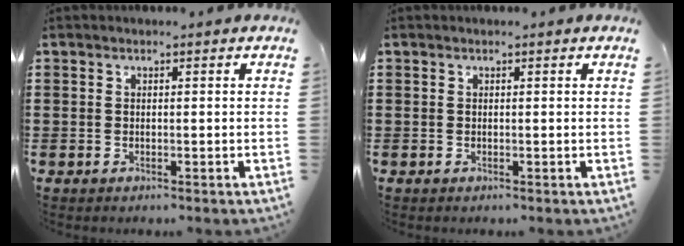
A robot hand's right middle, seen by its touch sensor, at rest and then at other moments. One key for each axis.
{"total": 0.0}